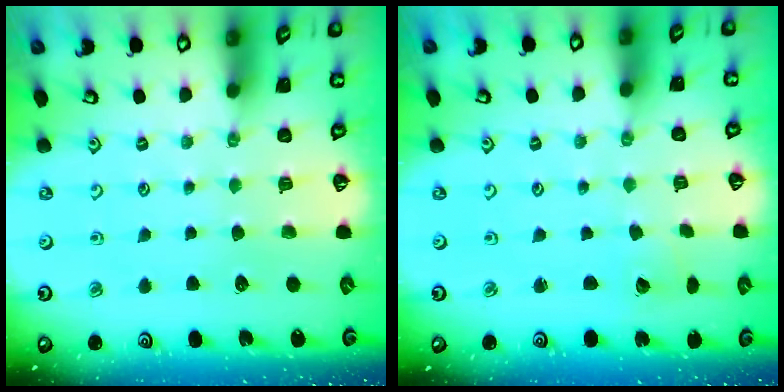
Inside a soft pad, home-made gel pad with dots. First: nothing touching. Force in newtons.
{"total": 2.1, "press": 2.1, "slide": 0.1}